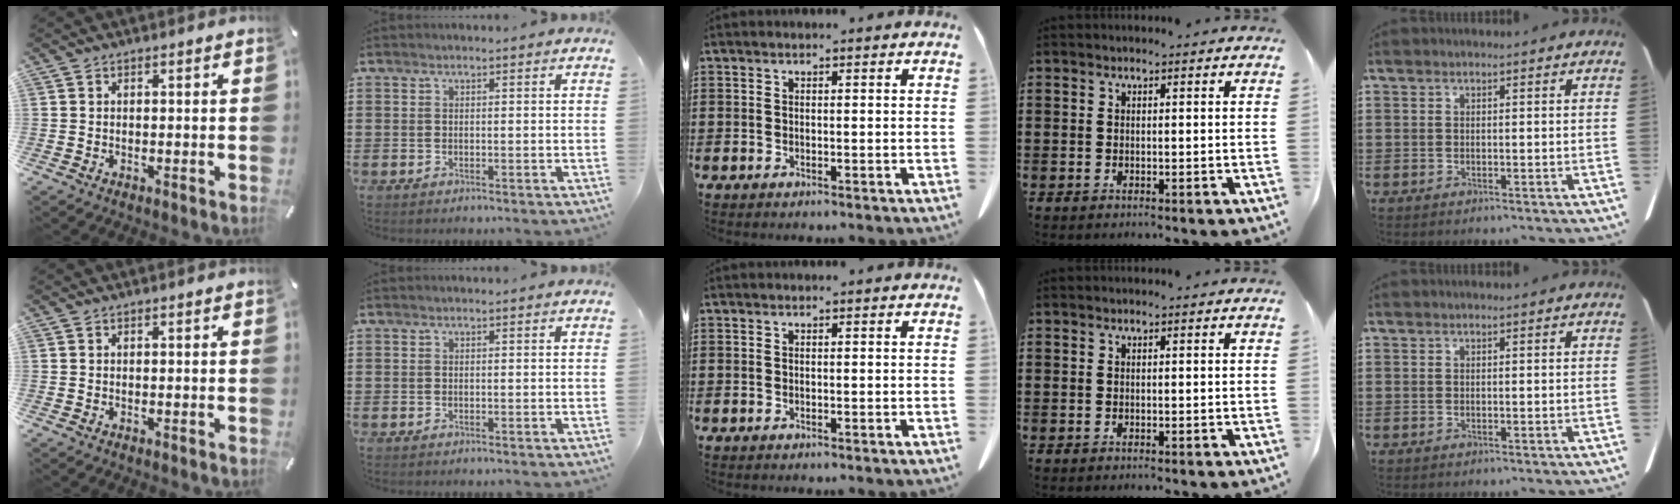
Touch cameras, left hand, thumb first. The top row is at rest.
{}